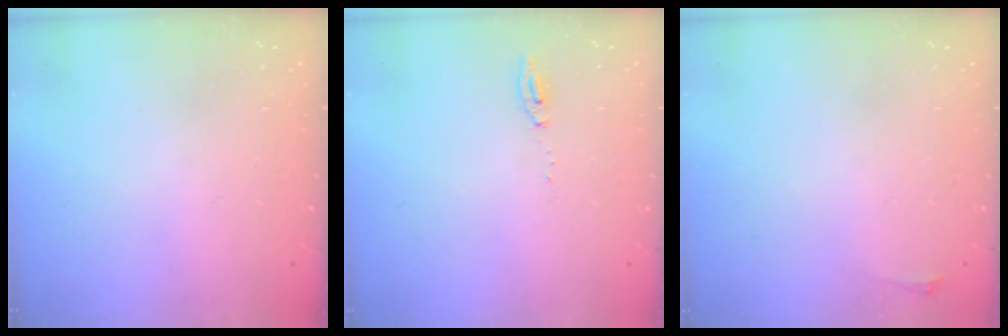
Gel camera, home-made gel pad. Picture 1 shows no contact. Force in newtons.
{"total": 4.8, "press": 4.8, "slide": 0.6}
{"total": 2.8, "press": 2.1, "slide": 1.9}